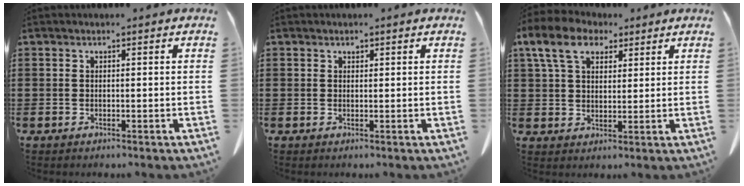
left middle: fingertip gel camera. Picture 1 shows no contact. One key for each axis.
{"total": 0.5, "fx": 0.5, "fy": 0.2, "fz": 0.1, "tx": -0.005, "ty": -0.002, "tz": 0.011}
{"total": 8.1, "fx": 4.9, "fy": 4.5, "fz": 4.6, "tx": -0.110, "ty": 0.007, "tz": 0.091}